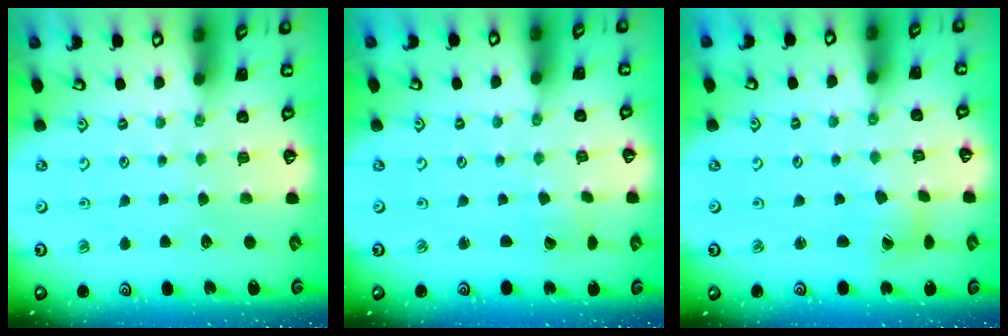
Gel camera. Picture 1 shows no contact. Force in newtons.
{"total": 1.0, "press": 1.0, "slide": 0.1}
{"total": 3.0, "press": 3.0, "slide": 0.4}